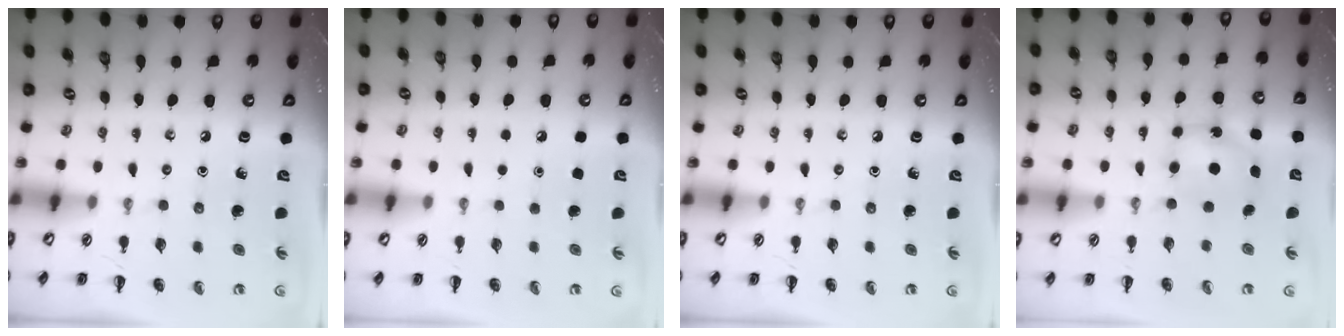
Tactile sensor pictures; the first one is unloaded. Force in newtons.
{"total": 1.8, "press": 1.8, "slide": 0.1}
{"total": 0.0}
{"total": 5.8, "press": 5.8, "slide": 0.9}